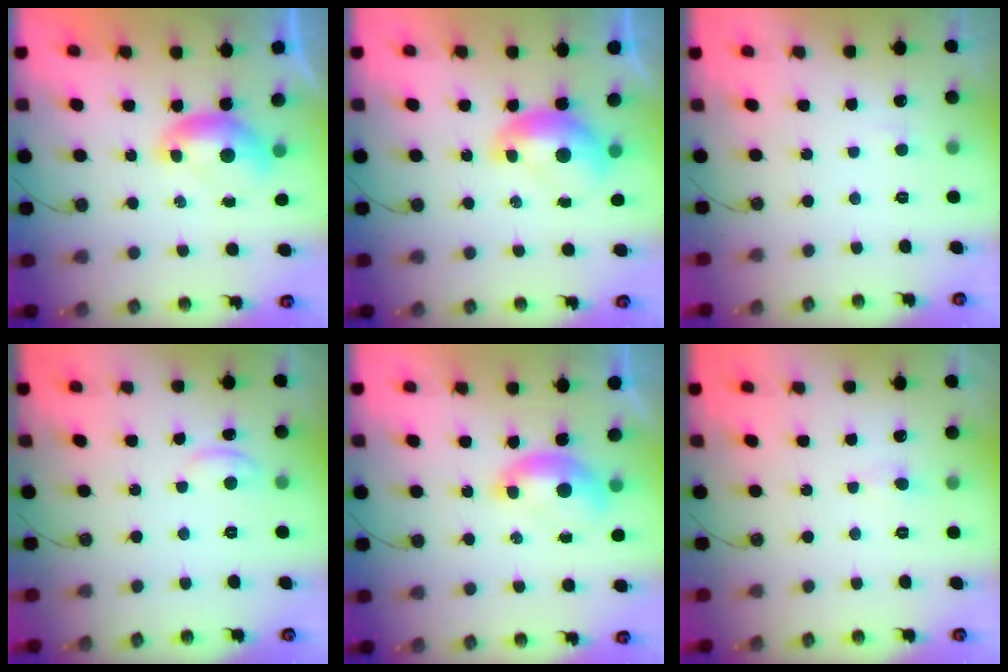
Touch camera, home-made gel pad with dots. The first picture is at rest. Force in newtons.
{"total": 1.8, "press": 1.8, "slide": 0.2}
{"total": 2.3, "press": 2.3, "slide": 0.4}
{"total": 1.8, "press": 1.8, "slide": 0.4}
{"total": 1.7, "press": 1.6, "slide": 0.6}
{"total": 0.7, "press": 0.5, "slide": 0.5}